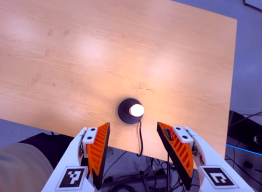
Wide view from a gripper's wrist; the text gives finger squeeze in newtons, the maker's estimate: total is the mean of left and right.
{"total": 0.0}